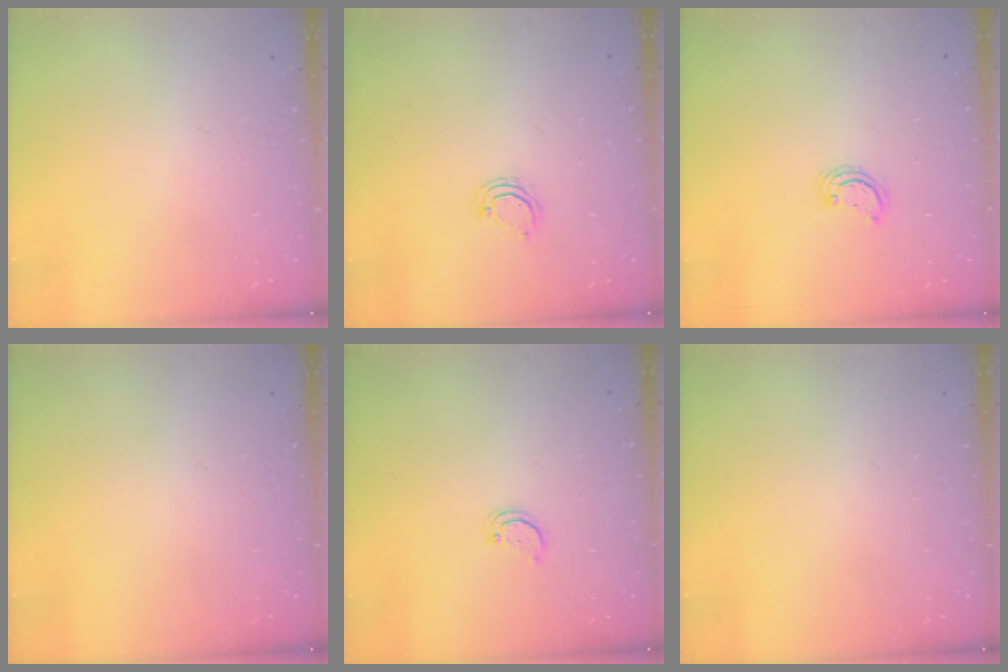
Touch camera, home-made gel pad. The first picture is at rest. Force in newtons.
{"total": 4.3, "press": 4.3, "slide": 0.5}
{"total": 3.0, "press": 2.9, "slide": 0.3}
{"total": 0.0}
{"total": 2.0, "press": 2.0, "slide": 0.2}
{"total": 0.0}